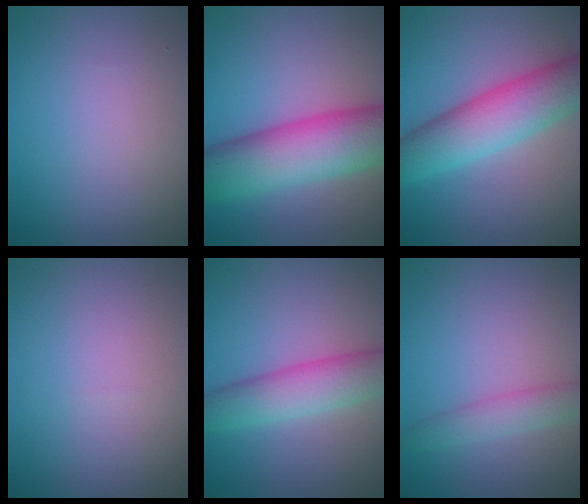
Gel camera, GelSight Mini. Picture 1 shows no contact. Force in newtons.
{"total": 10.1, "press": 10.1, "slide": 0.2}
{"total": 7.6, "press": 7.6, "slide": 0.1}
{"total": 0.0}
{"total": 5.2, "press": 5.2, "slide": 0.2}
{"total": 2.6, "press": 2.6, "slide": 0.1}